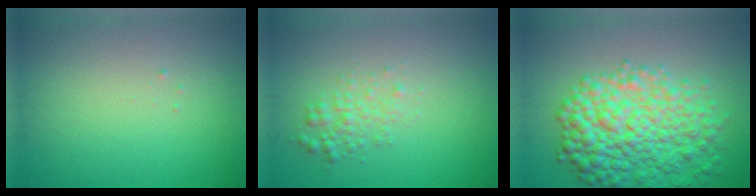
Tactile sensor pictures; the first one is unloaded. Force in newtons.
{"total": 1.8, "press": 1.8, "slide": 0.0}
{"total": 8.5, "press": 8.5, "slide": 0.2}